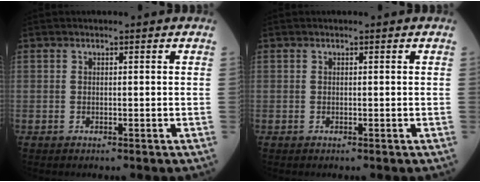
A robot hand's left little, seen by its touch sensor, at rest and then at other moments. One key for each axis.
{"total": 0.0}